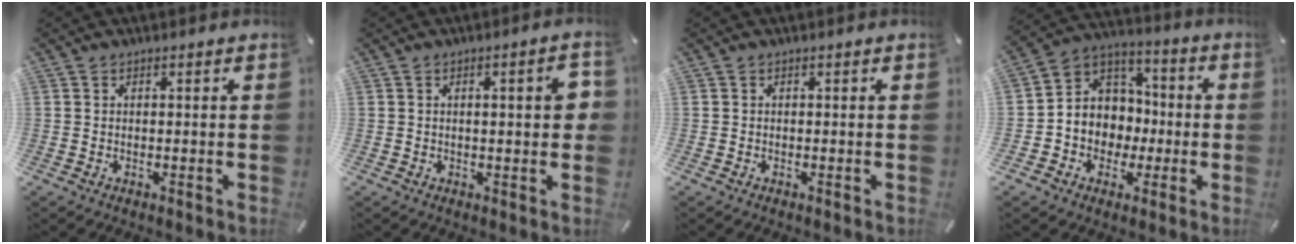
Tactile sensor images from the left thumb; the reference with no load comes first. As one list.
[{"total": 6.2, "force": [0.7, 1.7, 5.9], "torque": [-0.081, -0.001, 0.007]}, {"total": 0.0}, {"total": 8.6, "force": [-1.7, 8.5, 0.3], "torque": [-0.021, 0.005, -0.027]}]